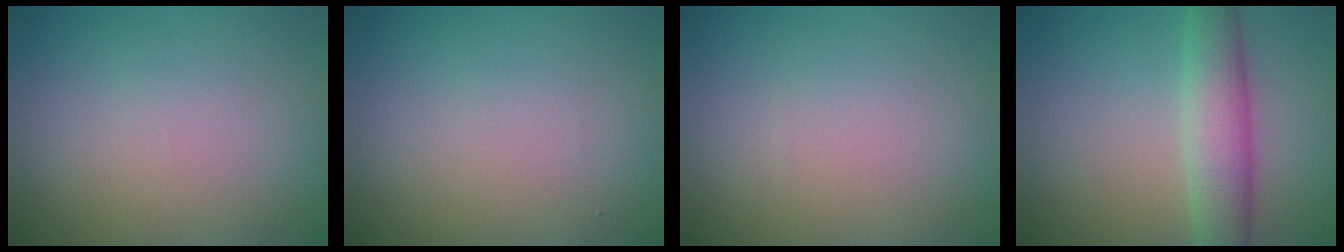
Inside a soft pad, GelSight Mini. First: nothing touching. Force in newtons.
{"total": 0.0}
{"total": 0.0}
{"total": 4.8, "press": 4.8, "slide": 0.1}